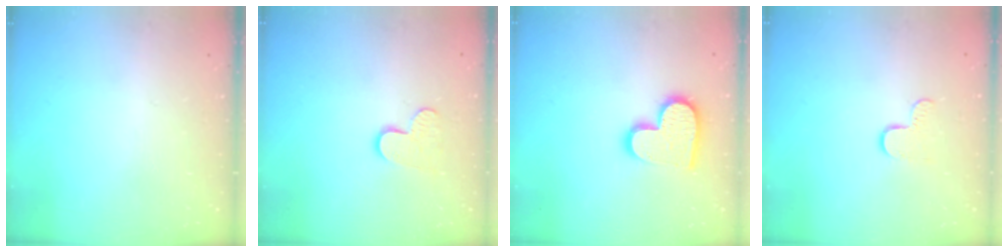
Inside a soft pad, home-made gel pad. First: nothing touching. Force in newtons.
{"total": 7.8, "press": 7.7, "slide": 0.6}
{"total": 13.8, "press": 13.7, "slide": 1.1}
{"total": 4.7, "press": 4.7, "slide": 0.4}